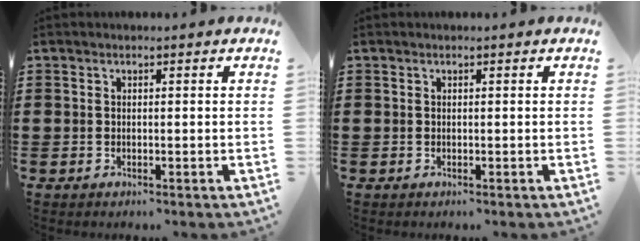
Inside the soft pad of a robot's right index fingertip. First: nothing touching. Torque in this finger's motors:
{"motor_torque": [-0.07, 0.07, 0.00, 0.00]}